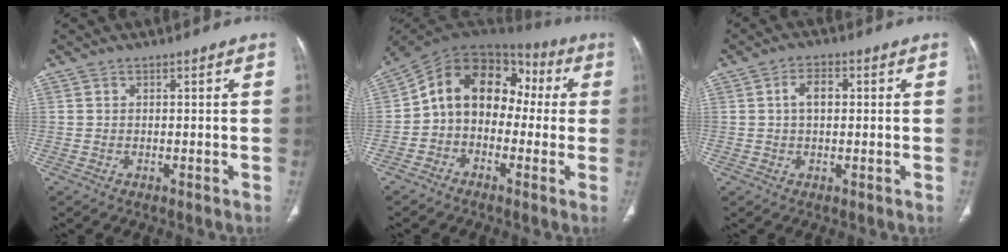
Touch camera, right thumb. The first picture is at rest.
{"total": 14.9, "force": [0.1, 11.1, 9.9], "torque": [-0.118, 0.057, -0.016]}
{"total": 4.2, "force": [0.6, 2.4, 3.3], "torque": [-0.058, 0.010, 0.009]}